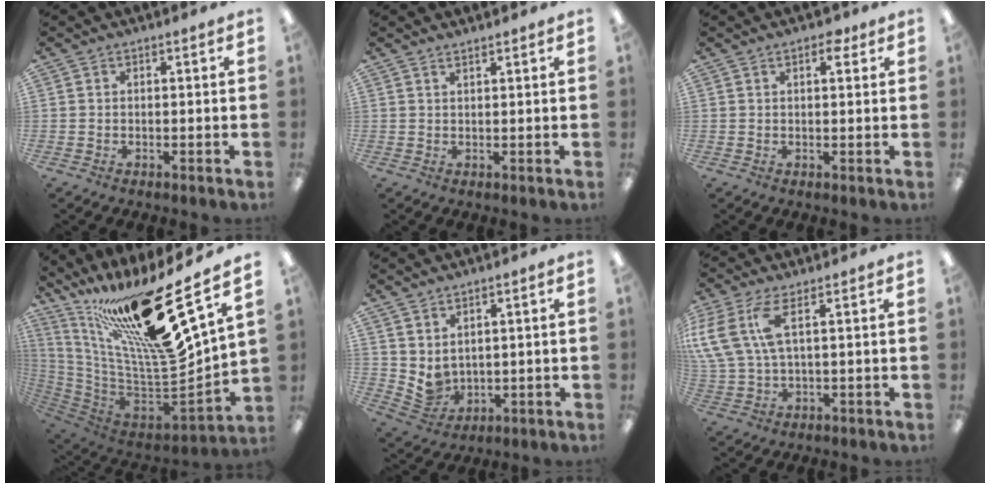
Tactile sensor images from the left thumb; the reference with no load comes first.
{"total": 1.2, "force": [1.1, 0.0, 0.3], "torque": [-0.007, -0.002, 0.021]}
{"total": 3.0, "force": [1.6, 1.4, 2.1], "torque": [-0.014, -0.008, 0.020]}
{"total": 27.4, "force": [16.2, 5.4, 21.4], "torque": [-0.351, -0.137, 0.264]}
{"total": 5.0, "force": [2.9, 3.5, 1.9], "torque": [-0.044, -0.020, 0.059]}
{"total": 10.2, "force": [4.0, 4.0, 8.5], "torque": [-0.194, -0.013, 0.074]}